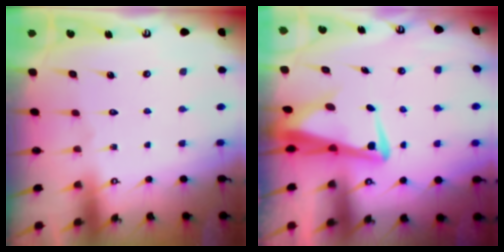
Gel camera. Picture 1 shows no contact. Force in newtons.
{"total": 5.2, "press": 5.0, "slide": 1.3}